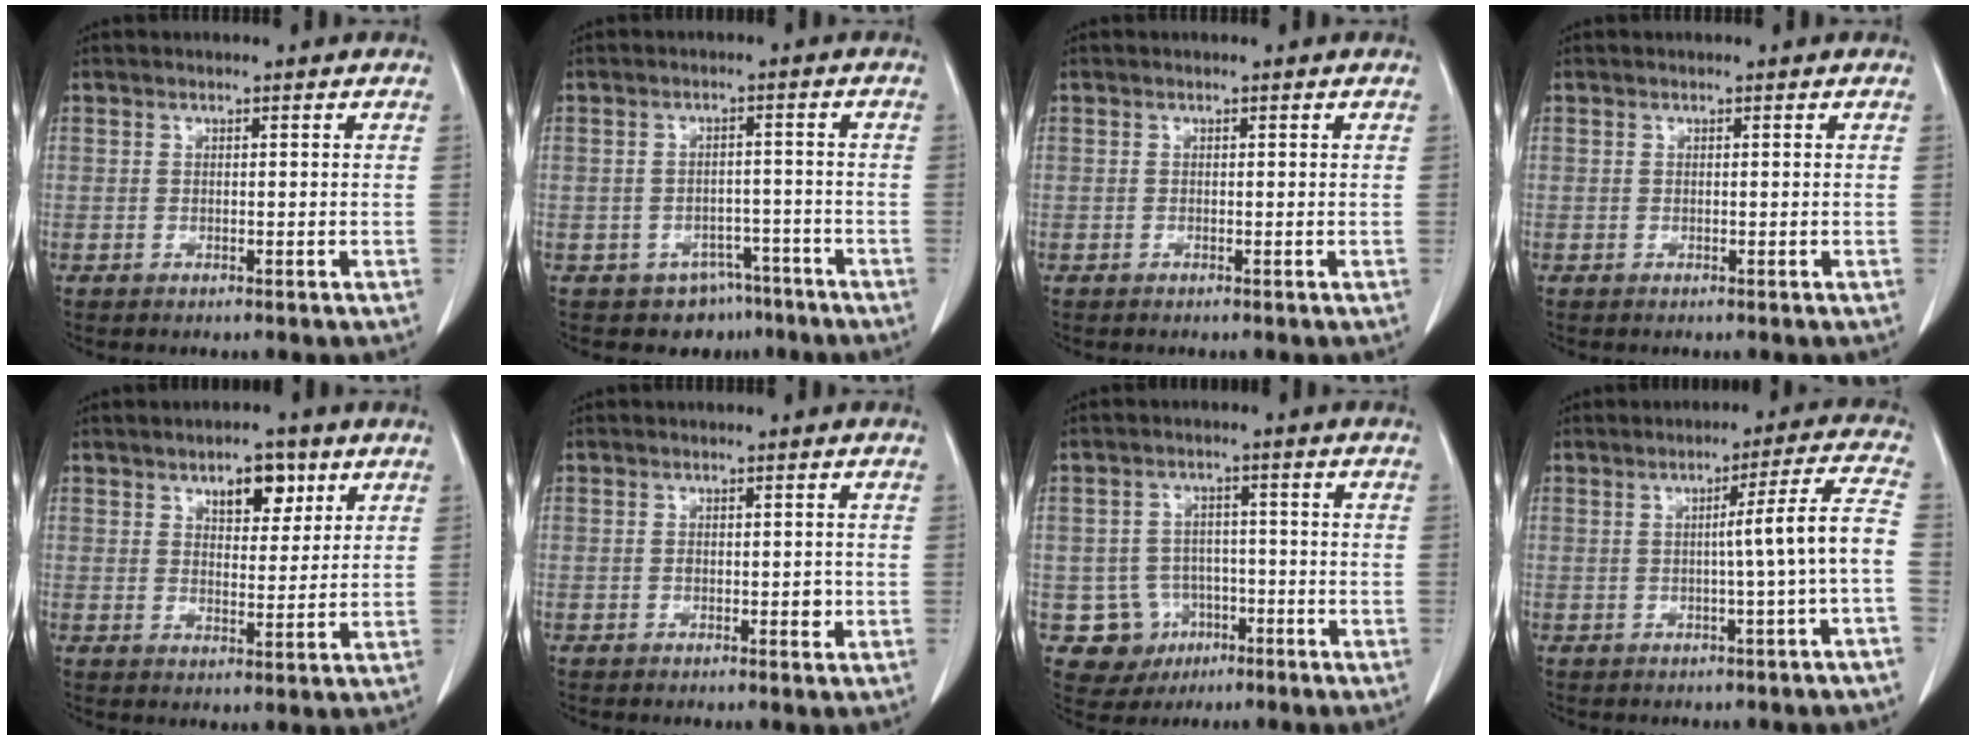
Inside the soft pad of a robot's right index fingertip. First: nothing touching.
{"total": 6.1, "force": [-4.4, 4.2, 0.7], "torque": [0.007, 0.015, -0.056]}
{"total": 0.0}
{"total": 0.0}
{"total": 5.8, "force": [3.2, 2.9, 3.9], "torque": [-0.055, 0.003, 0.049]}
{"total": 1.7, "force": [-0.4, 0.9, 1.3], "torque": [-0.016, 0.003, -0.001]}
{"total": 7.0, "force": [-2.5, 6.5, 0.8], "torque": [-0.012, 0.011, -0.030]}
{"total": 7.3, "force": [-1.2, -1.5, 7.0], "torque": [-0.096, 0.014, -0.016]}